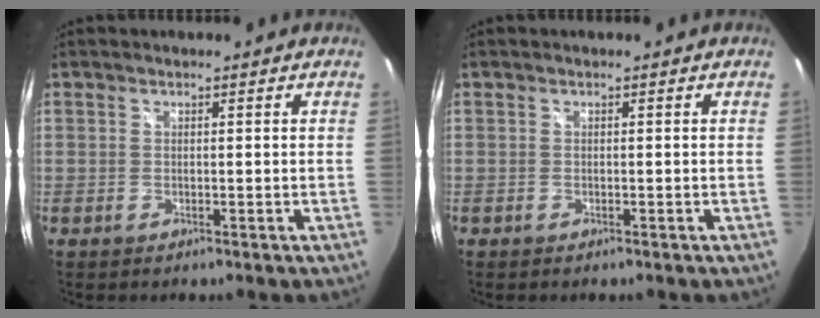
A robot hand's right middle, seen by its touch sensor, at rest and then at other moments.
{"total": 0.0}